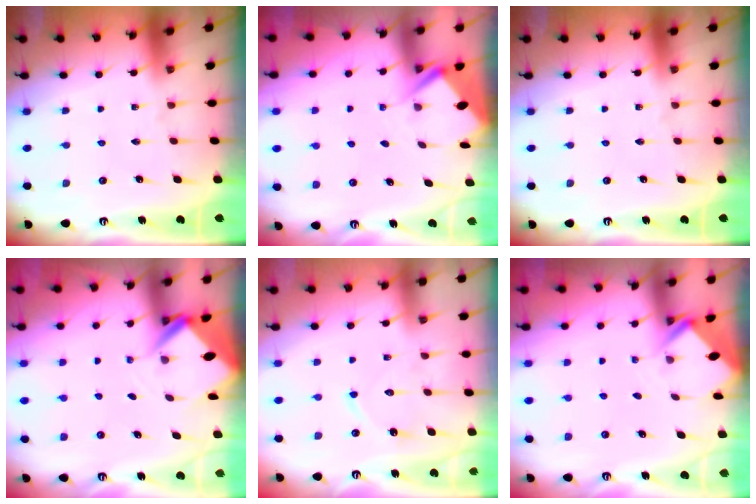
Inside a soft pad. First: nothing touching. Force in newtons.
{"total": 2.9, "press": 2.8, "slide": 0.4}
{"total": 0.0}
{"total": 3.4, "press": 3.4, "slide": 0.3}
{"total": 7.5, "press": 7.5, "slide": 0.5}
{"total": 2.2, "press": 2.2, "slide": 0.1}